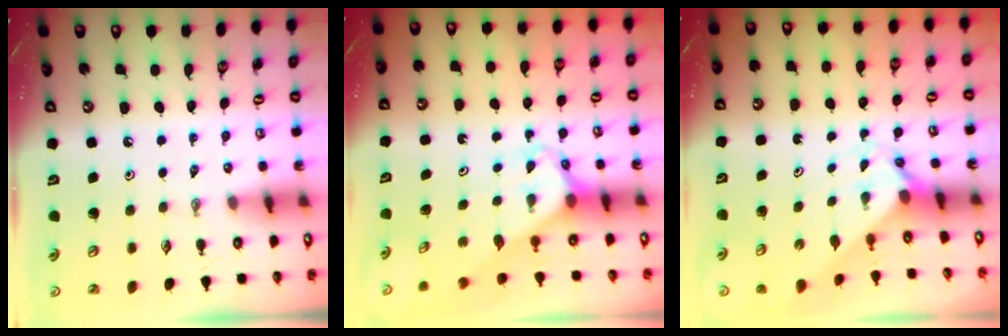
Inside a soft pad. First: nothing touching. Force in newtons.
{"total": 3.1, "press": 3.1, "slide": 0.2}
{"total": 2.0, "press": 2.0, "slide": 0.2}